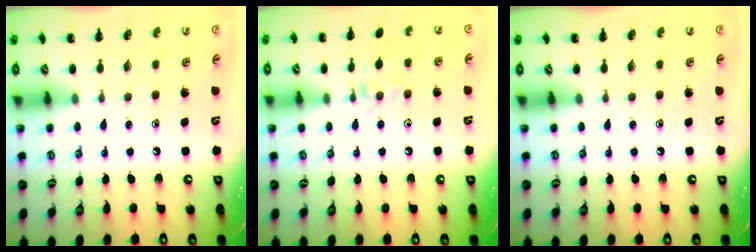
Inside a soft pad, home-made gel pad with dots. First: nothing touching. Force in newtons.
{"total": 7.8, "press": 7.7, "slide": 1.3}
{"total": 0.0}